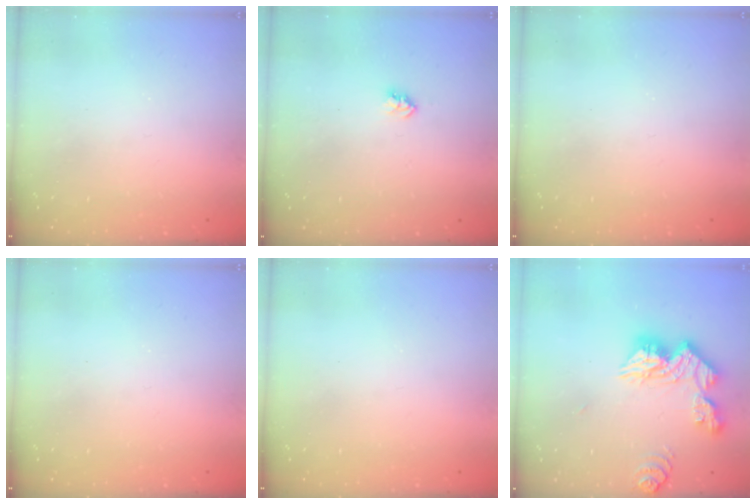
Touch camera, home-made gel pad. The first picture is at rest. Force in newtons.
{"total": 2.7, "press": 2.7, "slide": 0.4}
{"total": 0.0}
{"total": 0.0}
{"total": 0.0}
{"total": 14.2, "press": 14.1, "slide": 1.4}